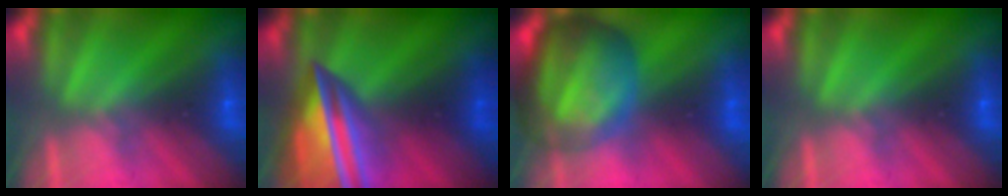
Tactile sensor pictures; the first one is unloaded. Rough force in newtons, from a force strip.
{"total": 7.5}
{"total": 7.0}
{"total": 0.0}